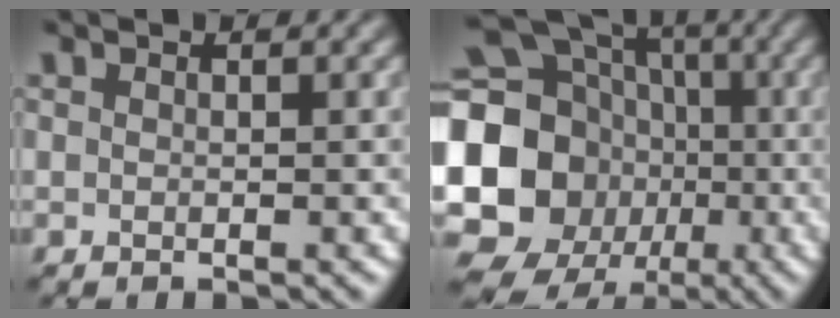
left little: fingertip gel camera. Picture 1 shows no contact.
{"total": 19.2, "force": [-2.5, 17.3, 8.0], "torque": [-0.183, 0.002, -0.086]}